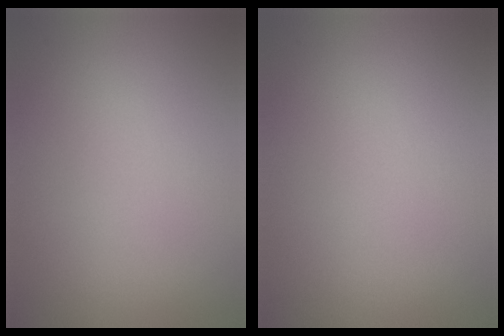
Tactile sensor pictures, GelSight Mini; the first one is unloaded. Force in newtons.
{"total": 0.0}